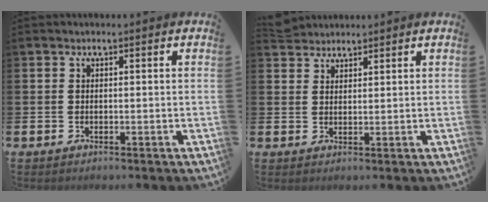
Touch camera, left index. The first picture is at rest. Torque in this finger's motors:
{"motor_torque": [0.13, -2.01, 0.14, 0.05]}